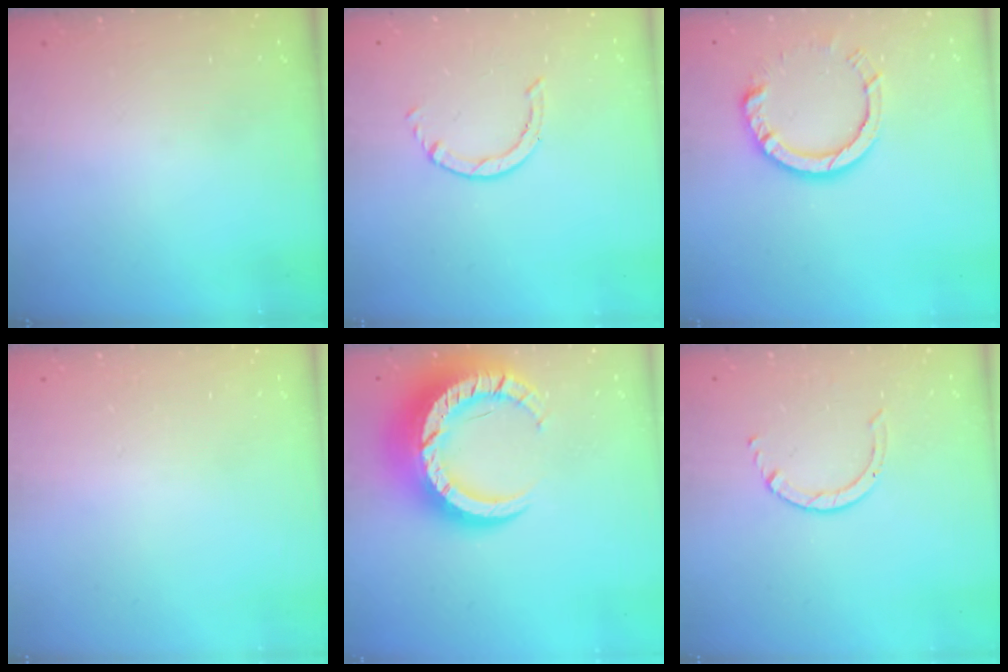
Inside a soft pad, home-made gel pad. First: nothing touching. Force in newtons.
{"total": 0.6, "press": 0.6, "slide": 0.1}
{"total": 9.1, "press": 9.1, "slide": 0.7}
{"total": 2.6, "press": 2.6, "slide": 0.2}
{"total": 17.5, "press": 17.4, "slide": 1.5}
{"total": 2.5, "press": 2.4, "slide": 0.3}